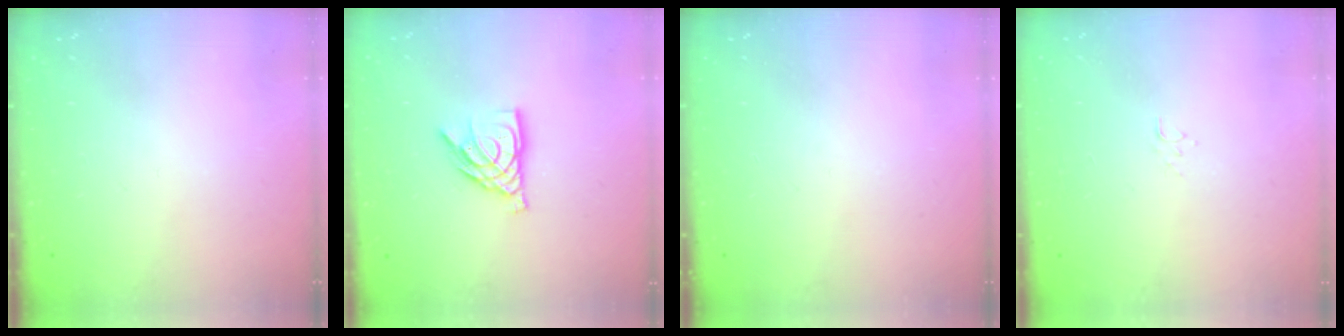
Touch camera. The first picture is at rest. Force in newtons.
{"total": 9.1, "press": 9.1, "slide": 0.8}
{"total": 0.0}
{"total": 4.1, "press": 4.1, "slide": 0.6}